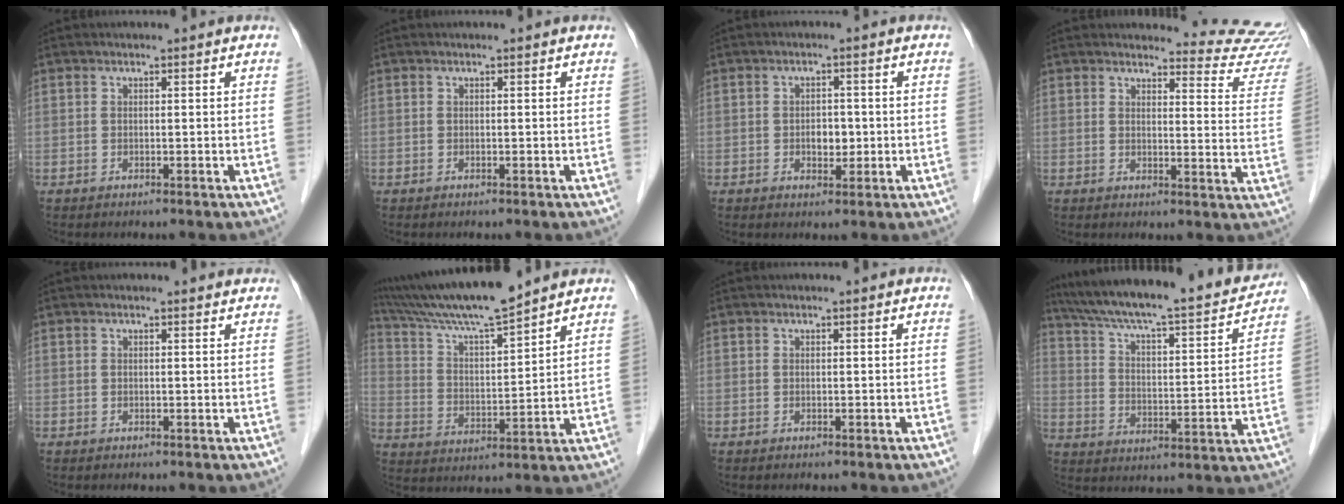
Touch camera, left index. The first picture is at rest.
{"total": 0.0}
{"total": 2.8, "force": [-0.4, 1.8, 2.1], "torque": [-0.030, 0.003, -0.002]}
{"total": 12.0, "force": [11.9, 0.5, 0.5], "torque": [0.017, -0.100, 0.103]}
{"total": 0.9, "force": [0.8, 0.4, 0.0], "torque": [-0.011, 0.003, 0.002]}
{"total": 13.6, "force": [12.1, -0.6, 6.1], "torque": [-0.119, 0.011, 0.217]}
{"total": 0.0}
{"total": 23.1, "force": [20.7, 2.4, 10.0], "torque": [-0.170, -0.010, 0.294]}